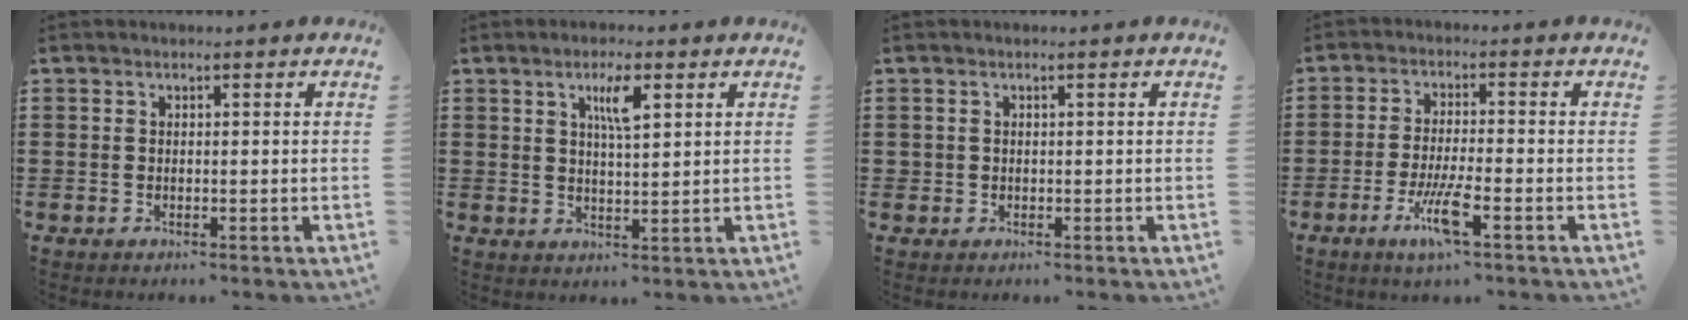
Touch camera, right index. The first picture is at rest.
{"total": 4.4, "force": [2.0, 1.0, 3.8], "torque": [-0.073, 0.006, 0.031]}
{"total": 0.7, "force": [0.0, 0.7, 0.1], "torque": [-0.004, 0.005, 0.000]}
{"total": 6.3, "force": [-3.2, 0.6, 5.5], "torque": [-0.113, -0.013, -0.061]}